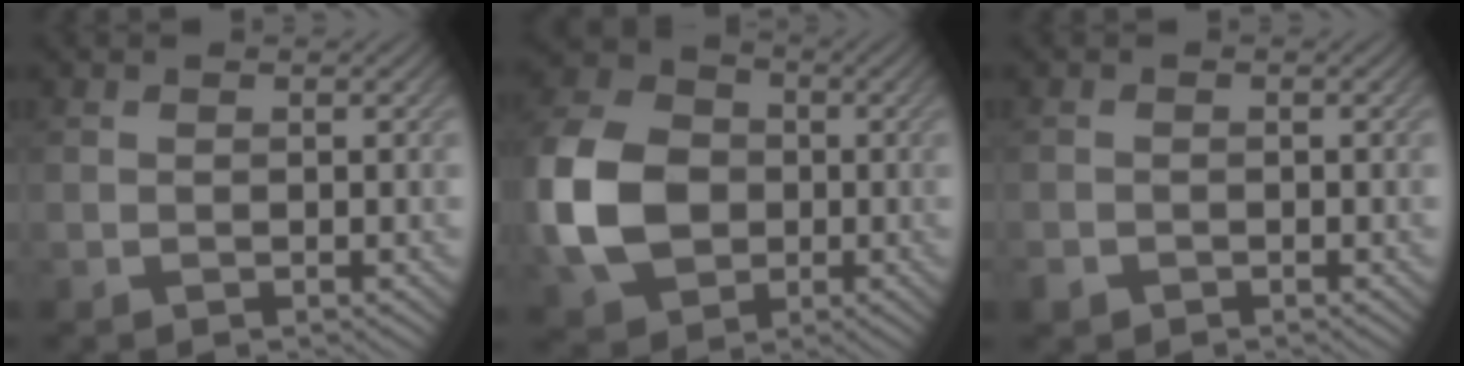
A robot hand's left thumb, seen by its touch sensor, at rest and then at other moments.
{"total": 13.0, "force": [-1.7, 10.2, 7.9], "torque": [-0.213, 0.001, -0.043]}
{"total": 1.3, "force": [-0.9, 0.9, 0.3], "torque": [-0.006, -0.005, -0.021]}